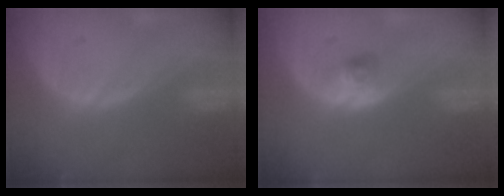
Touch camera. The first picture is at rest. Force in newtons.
{"total": 2.6, "press": 2.4, "slide": 1.0}